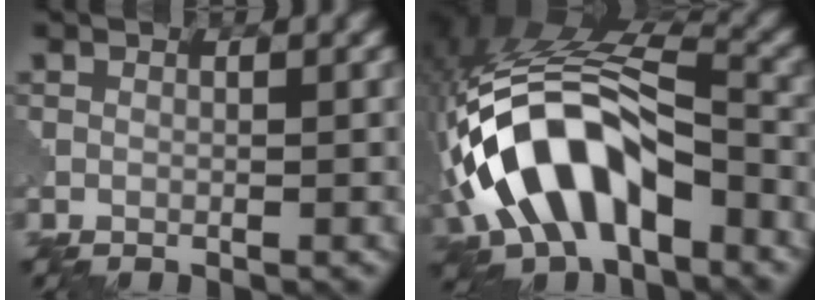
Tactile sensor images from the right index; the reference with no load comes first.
{"total": 11.7, "force": [-4.7, 6.0, 8.9], "torque": [-0.172, 0.018, -0.091]}